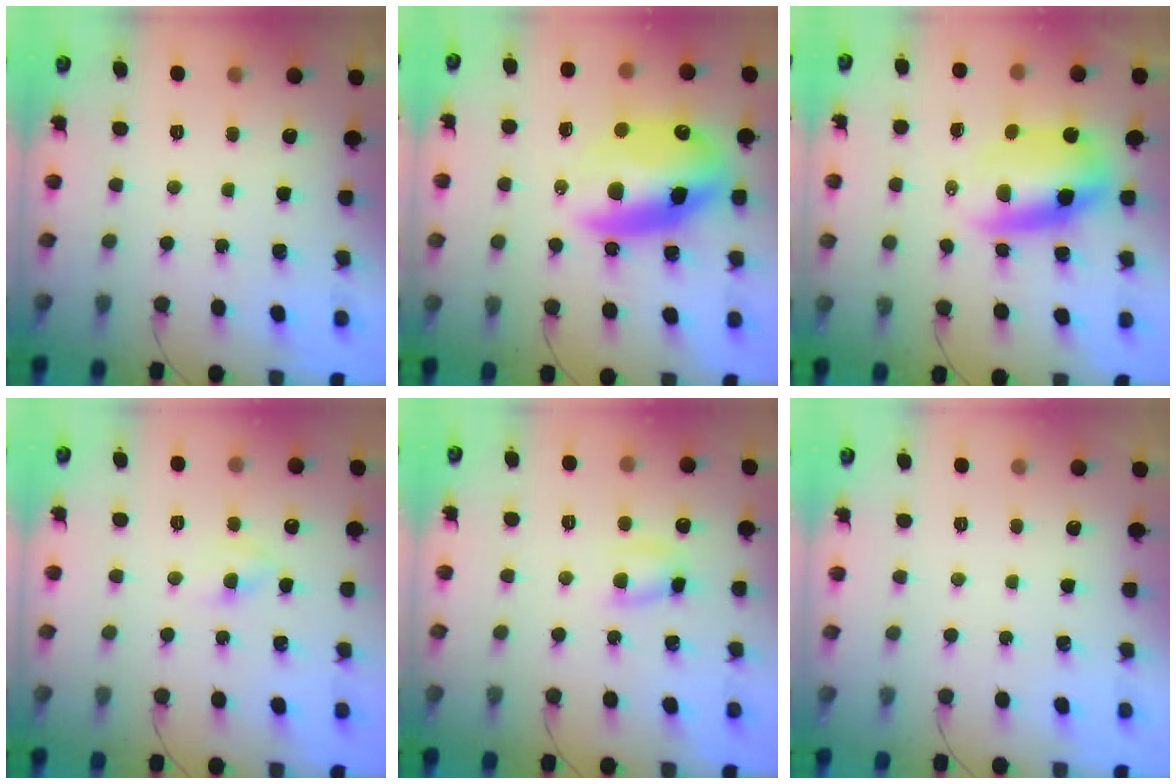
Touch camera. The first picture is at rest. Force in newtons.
{"total": 16.1, "press": 15.6, "slide": 3.8}
{"total": 8.6, "press": 8.3, "slide": 2.2}
{"total": 4.6, "press": 4.4, "slide": 1.2}
{"total": 5.2, "press": 5.2, "slide": 0.6}
{"total": 0.0}